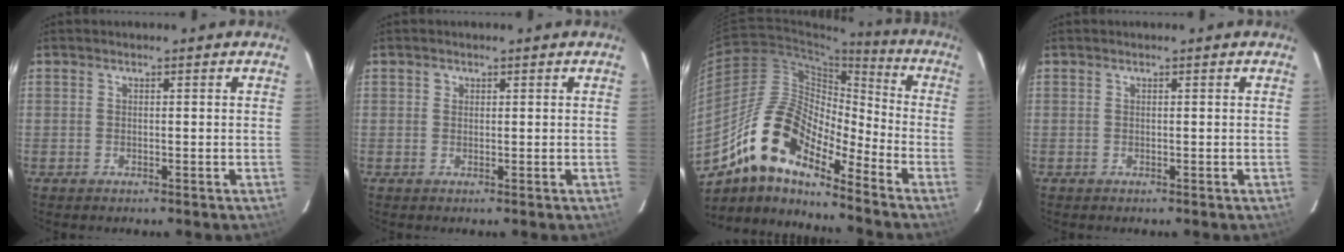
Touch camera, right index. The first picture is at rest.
{"total": 0.9, "force": [0.2, 0.8, 0.1], "torque": [0.003, 0.004, 0.000]}
{"total": 16.5, "force": [-11.7, 5.2, 10.5], "torque": [-0.179, -0.004, -0.236]}
{"total": 0.0}